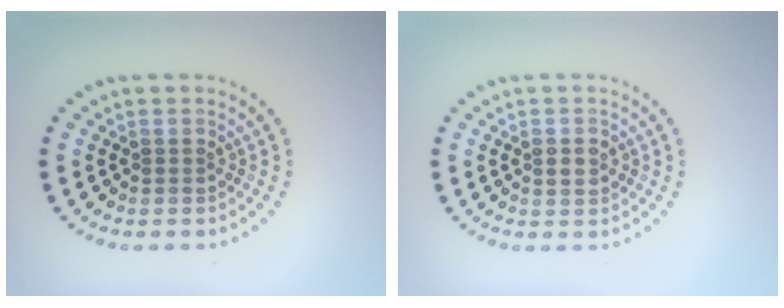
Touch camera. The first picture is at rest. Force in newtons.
{"total": 1.4, "press": 1.4, "slide": 0.2}